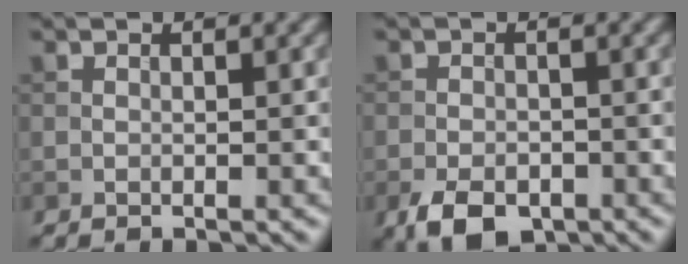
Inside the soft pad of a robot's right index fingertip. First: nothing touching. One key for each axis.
{"total": 4.5, "fx": -2.6, "fy": 2.6, "fz": 2.6, "tx": -0.048, "ty": -0.008, "tz": -0.050}